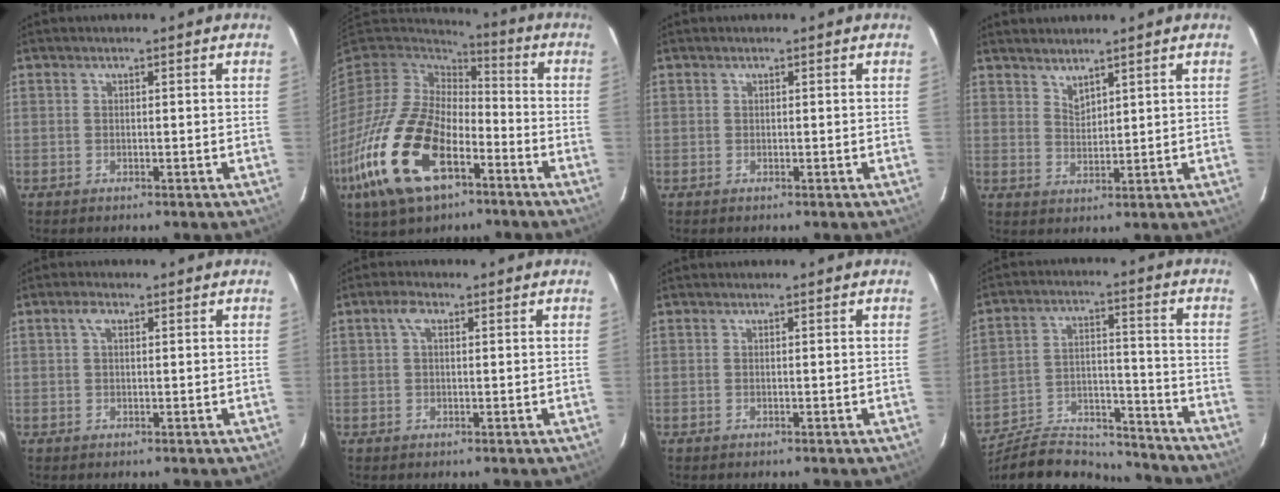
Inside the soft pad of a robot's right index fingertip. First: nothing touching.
{"total": 24.1, "force": [-10.7, 12.8, 17.4], "torque": [-0.393, -0.037, -0.197]}
{"total": 0.6, "force": [0.0, 0.5, -0.1], "torque": [0.004, 0.003, 0.000]}
{"total": 3.1, "force": [2.8, 0.7, 0.9], "torque": [-0.013, 0.000, 0.051]}
{"total": 1.9, "force": [0.8, 1.0, 1.5], "torque": [-0.029, 0.008, 0.012]}
{"total": 2.4, "force": [0.8, 1.2, 1.9], "torque": [-0.039, 0.010, 0.013]}
{"total": 0.0}
{"total": 19.5, "force": [-17.6, 5.9, 5.9], "torque": [-0.119, 0.028, -0.262]}